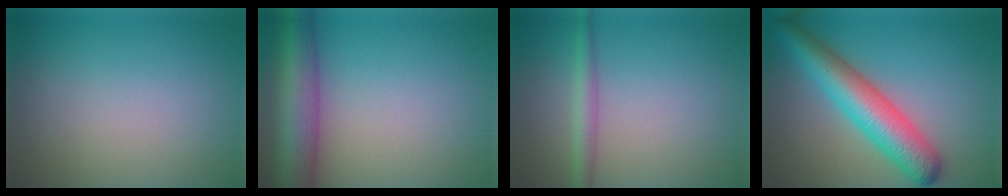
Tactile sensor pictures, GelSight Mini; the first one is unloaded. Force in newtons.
{"total": 8.3, "press": 8.3, "slide": 0.4}
{"total": 2.2, "press": 2.2, "slide": 0.1}
{"total": 7.4, "press": 7.4, "slide": 0.1}